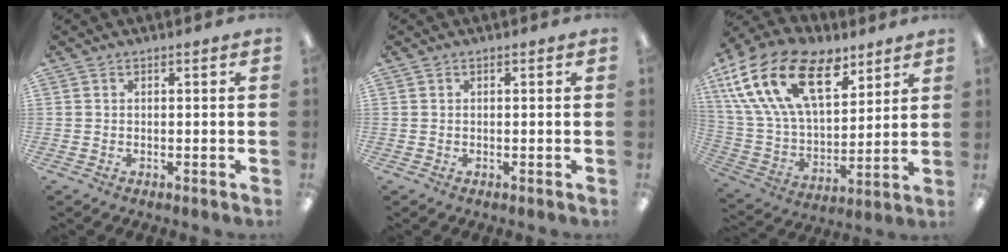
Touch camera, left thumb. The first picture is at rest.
{"total": 0.0}
{"total": 23.9, "force": [12.1, 13.2, 15.9], "torque": [-0.316, -0.055, 0.219]}